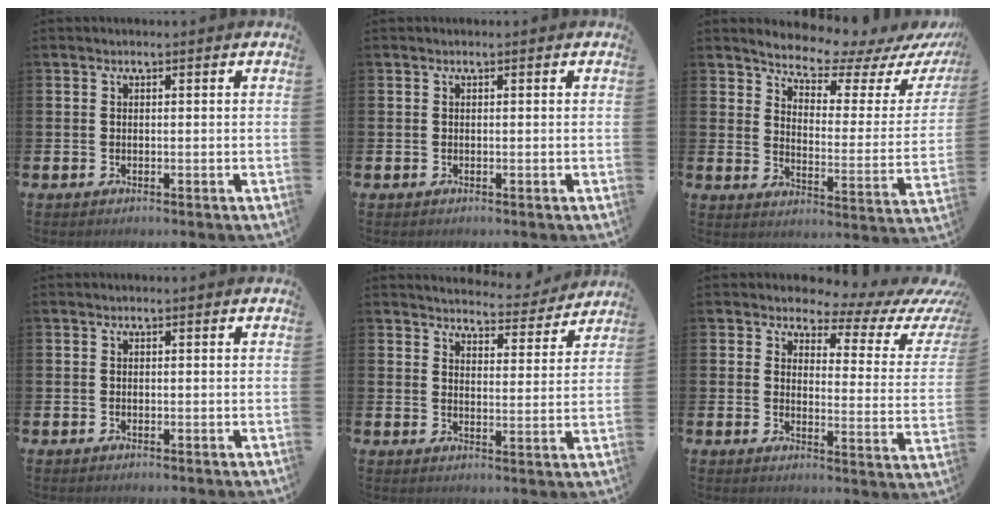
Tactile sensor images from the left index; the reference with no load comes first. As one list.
[{"total": 0.0}, {"total": 7.7, "force": [7.4, 1.0, 1.7], "torque": [-0.049, -0.067, 0.124]}, {"total": 0.0}, {"total": 4.3, "force": [4.3, 0.8, 0.2], "torque": [-0.010, -0.037, 0.070]}, {"total": 3.7, "force": [2.6, 2.1, 1.5], "torque": [-0.028, -0.031, 0.030]}]